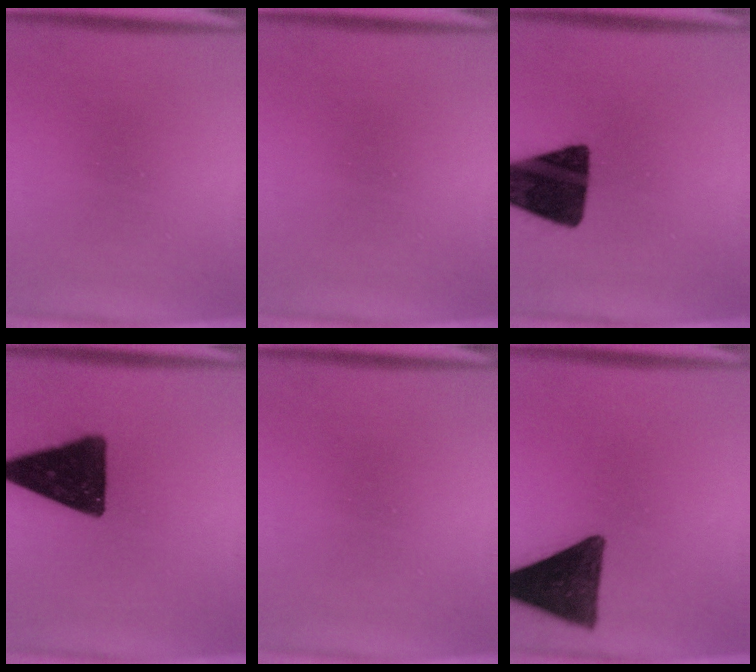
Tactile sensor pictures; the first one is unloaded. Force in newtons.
{"total": 0.0}
{"total": 17.9}
{"total": 17.6}
{"total": 0.0}
{"total": 14.8}